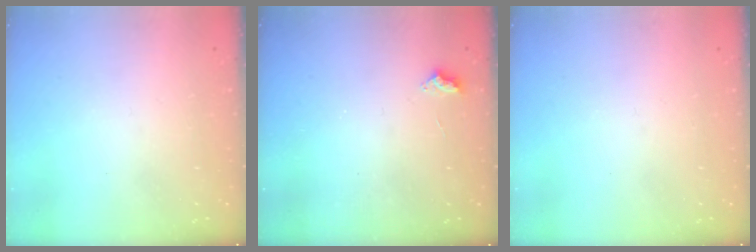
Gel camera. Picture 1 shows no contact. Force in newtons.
{"total": 2.4, "press": 2.4, "slide": 0.4}
{"total": 0.0}